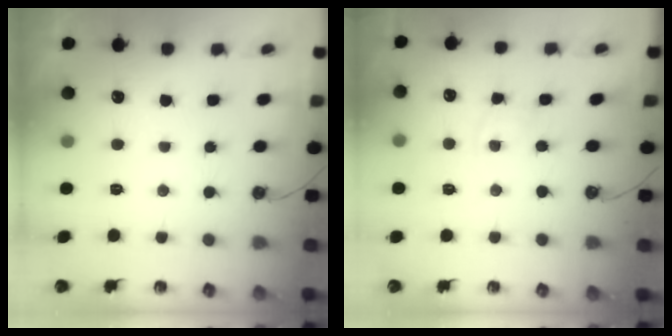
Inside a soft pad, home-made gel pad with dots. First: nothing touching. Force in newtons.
{"total": 2.9, "press": 2.9, "slide": 0.5}